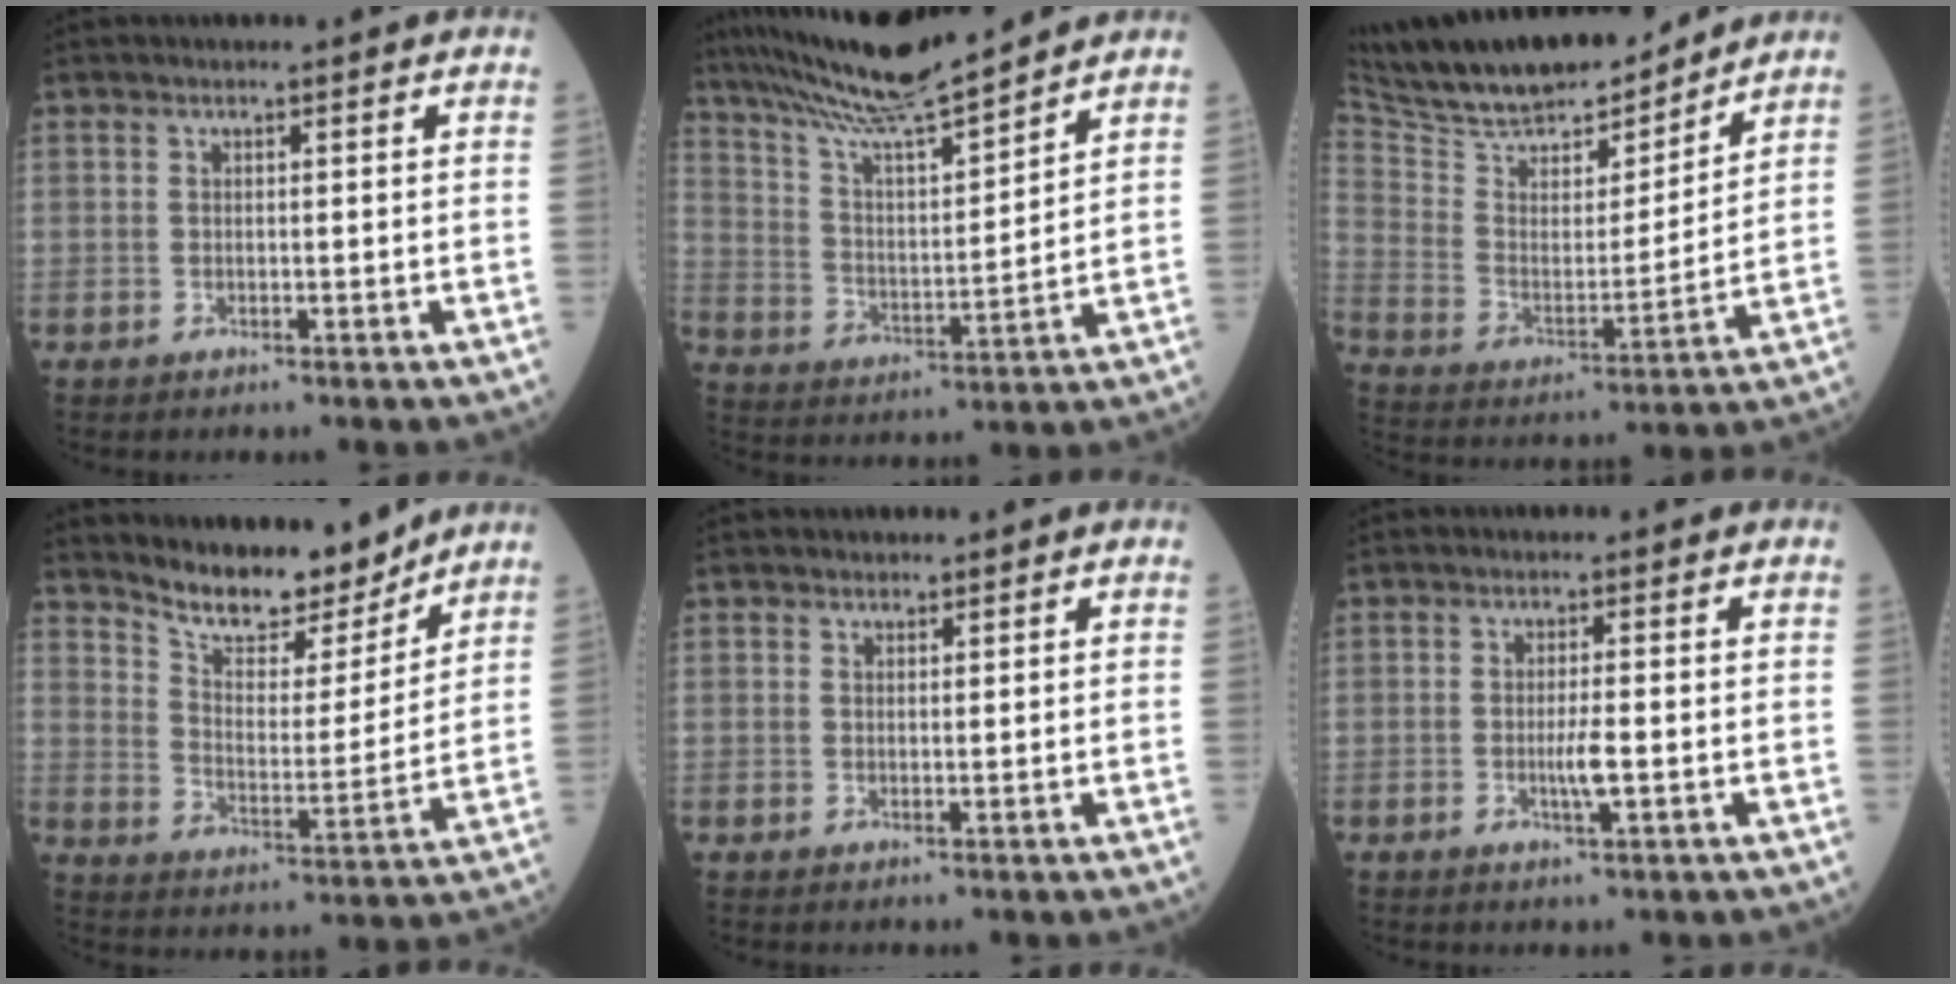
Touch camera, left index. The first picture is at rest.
{"total": 14.6, "force": [13.3, 0.0, 6.1], "torque": [-0.118, 0.005, 0.240]}
{"total": 20.7, "force": [18.4, 4.7, 8.3], "torque": [-0.148, 0.003, 0.302]}
{"total": 12.0, "force": [11.0, 2.9, 3.8], "torque": [-0.068, -0.010, 0.183]}
{"total": 1.0, "force": [0.7, 0.7, -0.1], "torque": [0.010, -0.004, 0.005]}
{"total": 2.5, "force": [-0.8, 0.0, 2.4], "torque": [-0.046, -0.008, -0.014]}